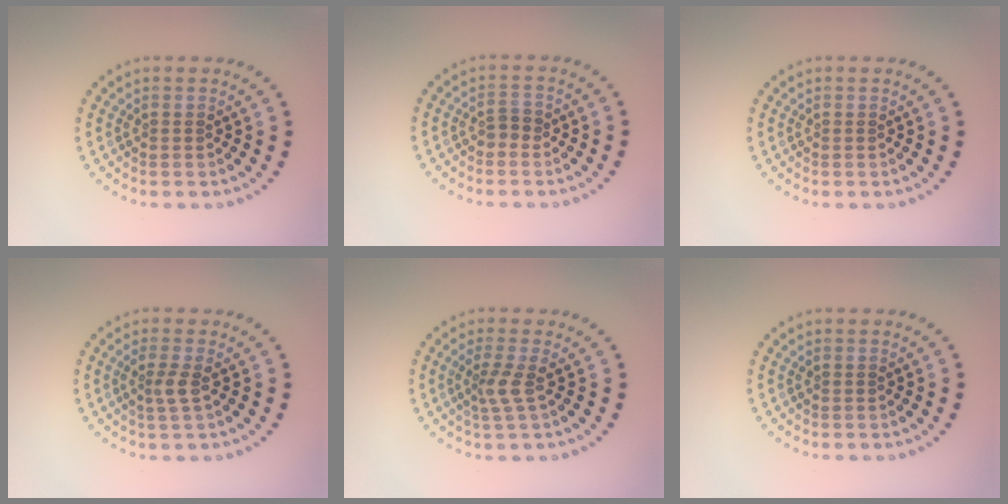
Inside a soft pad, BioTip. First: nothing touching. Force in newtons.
{"total": 1.2, "press": 1.1, "slide": 0.5}
{"total": 0.0}
{"total": 1.6, "press": 1.2, "slide": 1.0}
{"total": 2.0, "press": 1.4, "slide": 1.4}
{"total": 0.0}